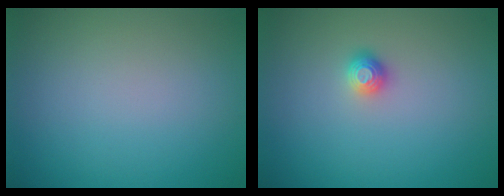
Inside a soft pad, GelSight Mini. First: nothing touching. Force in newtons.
{"total": 1.1, "press": 1.0, "slide": 0.3}